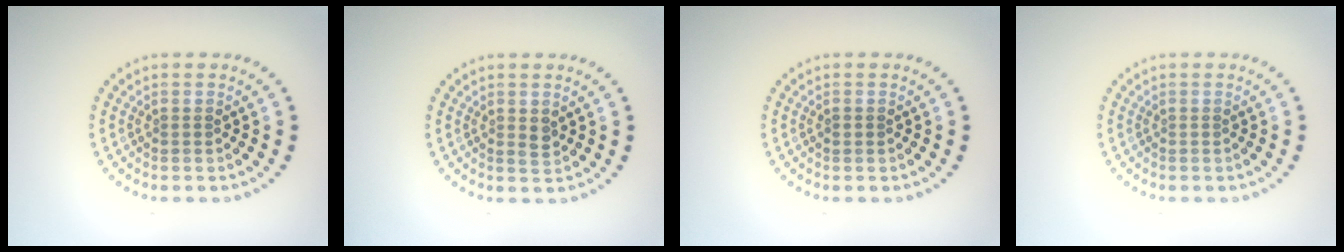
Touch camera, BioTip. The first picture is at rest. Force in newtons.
{"total": 1.1, "press": 1.0, "slide": 0.2}
{"total": 0.6, "press": 0.6, "slide": 0.1}
{"total": 0.0}